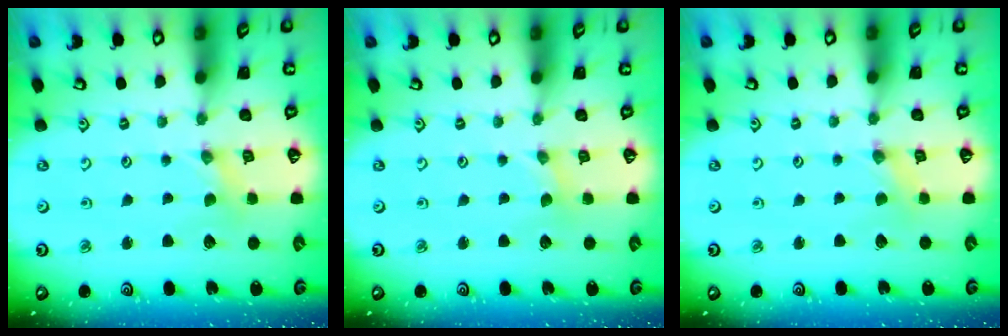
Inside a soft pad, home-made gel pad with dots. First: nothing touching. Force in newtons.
{"total": 0.0}
{"total": 0.0}